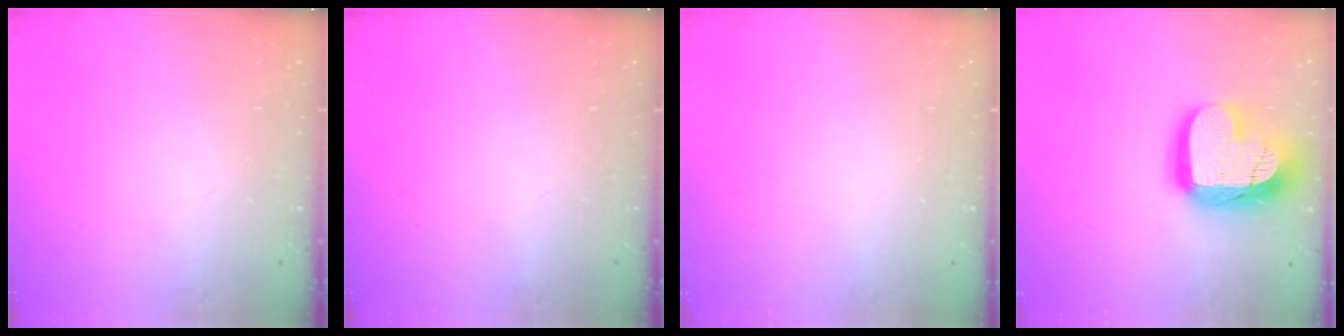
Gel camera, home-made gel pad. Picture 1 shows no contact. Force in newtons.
{"total": 0.0}
{"total": 0.0}
{"total": 21.2, "press": 21.2, "slide": 1.7}